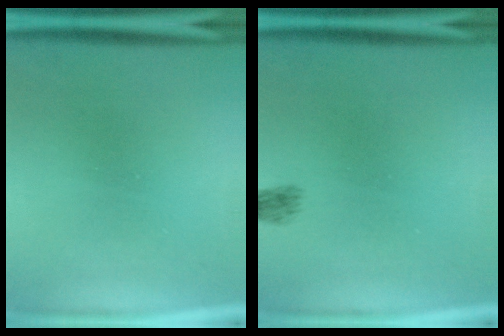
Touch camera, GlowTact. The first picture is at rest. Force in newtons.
{"total": 3.0}